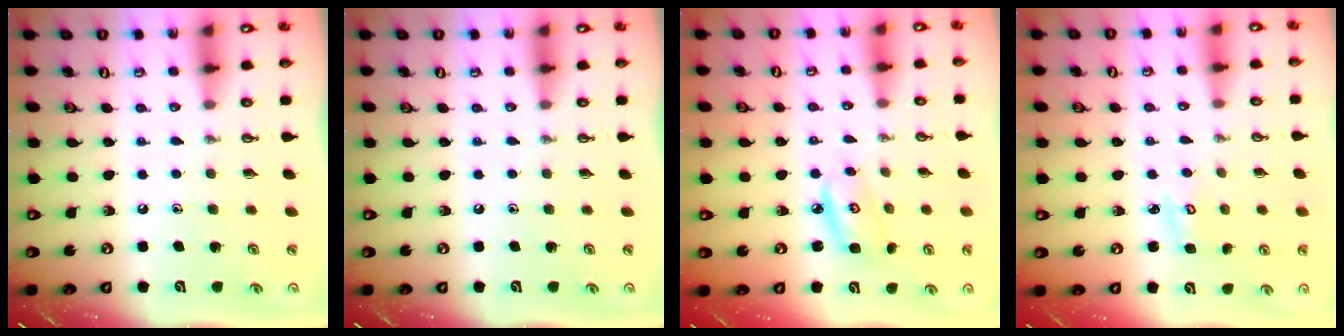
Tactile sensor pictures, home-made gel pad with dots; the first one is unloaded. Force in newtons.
{"total": 0.0}
{"total": 5.4, "press": 5.4, "slide": 0.4}
{"total": 2.5, "press": 2.5, "slide": 0.2}